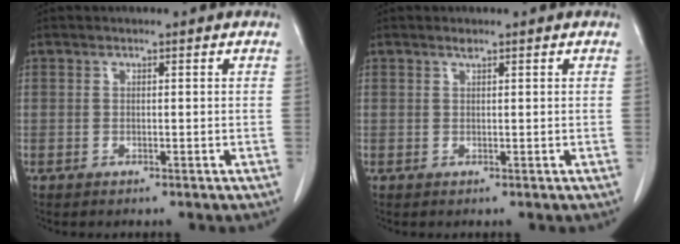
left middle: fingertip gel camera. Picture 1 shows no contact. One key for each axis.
{"total": 0.6, "fx": 0.5, "fy": -0.1, "fz": 0.3, "tx": -0.011, "ty": -0.003, "tz": 0.012}